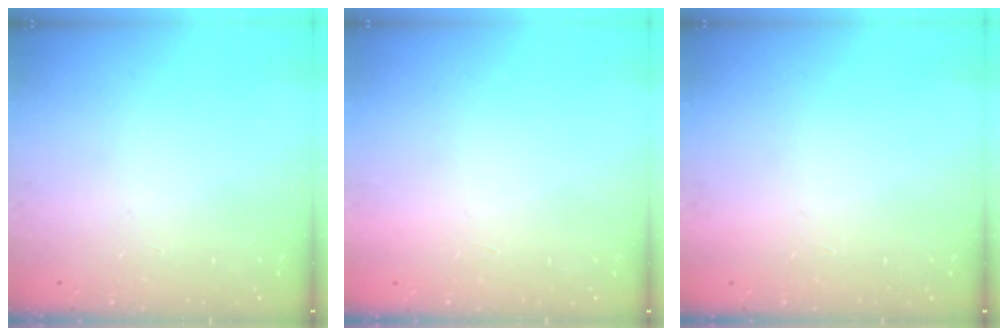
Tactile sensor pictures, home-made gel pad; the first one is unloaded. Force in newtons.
{"total": 1.6, "press": 1.6, "slide": 0.1}
{"total": 1.5, "press": 1.5, "slide": 0.1}